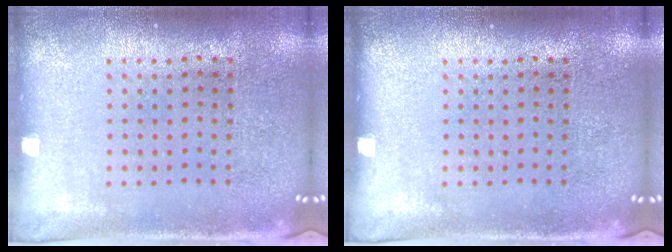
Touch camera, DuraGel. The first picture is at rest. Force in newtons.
{"total": 0.0}